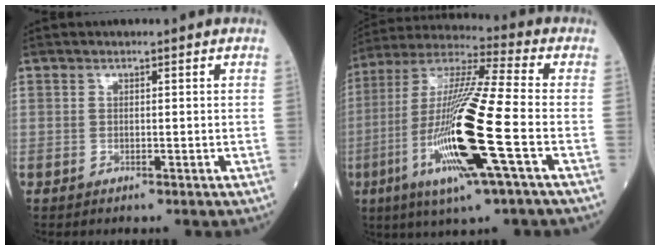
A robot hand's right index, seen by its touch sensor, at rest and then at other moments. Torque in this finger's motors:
{"motor_torque": [1.35, -0.79, 1.06, 0.21]}